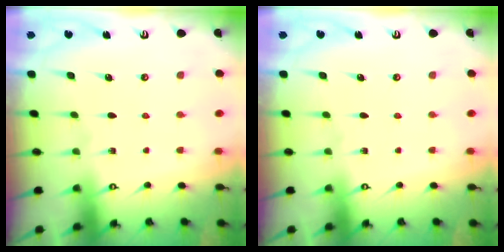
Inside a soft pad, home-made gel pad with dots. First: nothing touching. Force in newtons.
{"total": 0.0}